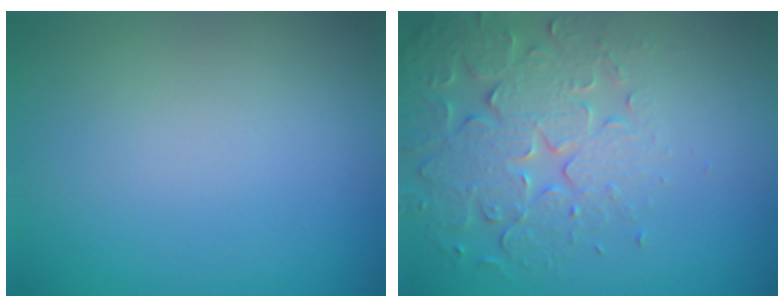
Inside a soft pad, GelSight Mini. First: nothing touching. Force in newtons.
{"total": 4.8, "press": 4.3, "slide": 2.1}